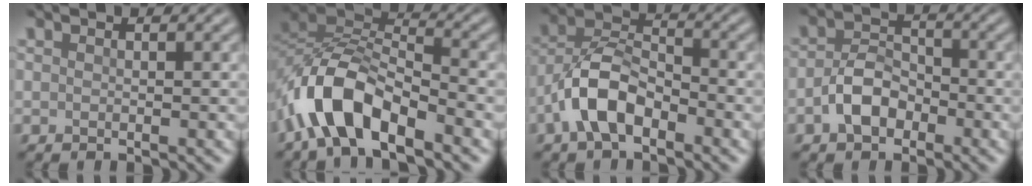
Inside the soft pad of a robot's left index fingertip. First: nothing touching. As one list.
[{"total": 8.5, "force": [-5.0, 3.6, 5.9], "torque": [-0.107, 0.008, -0.104]}, {"total": 5.9, "force": [-3.0, 3.0, 4.1], "torque": [-0.074, 0.014, -0.063]}, {"total": 3.8, "force": [-1.6, 2.5, 2.4], "torque": [-0.044, 0.007, -0.035]}]